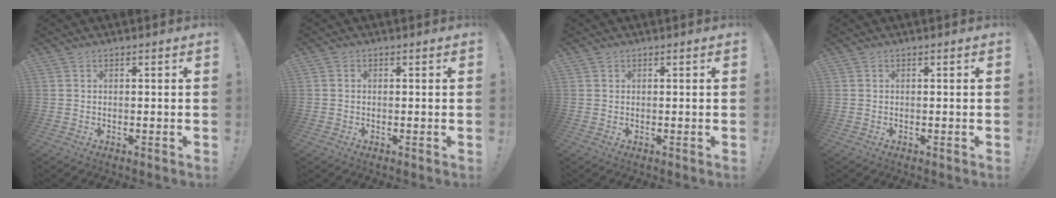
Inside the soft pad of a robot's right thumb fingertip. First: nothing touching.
{"total": 0.5, "force": [-0.2, 0.5, 0.2], "torque": [-0.008, 0.004, -0.003]}
{"total": 0.5, "force": [0.3, 0.4, -0.1], "torque": [0.005, -0.001, 0.005]}
{"total": 0.0}